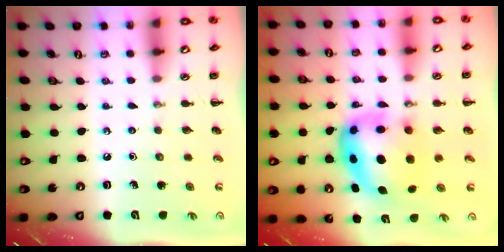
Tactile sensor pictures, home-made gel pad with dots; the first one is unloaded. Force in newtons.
{"total": 8.5, "press": 8.2, "slide": 2.1}